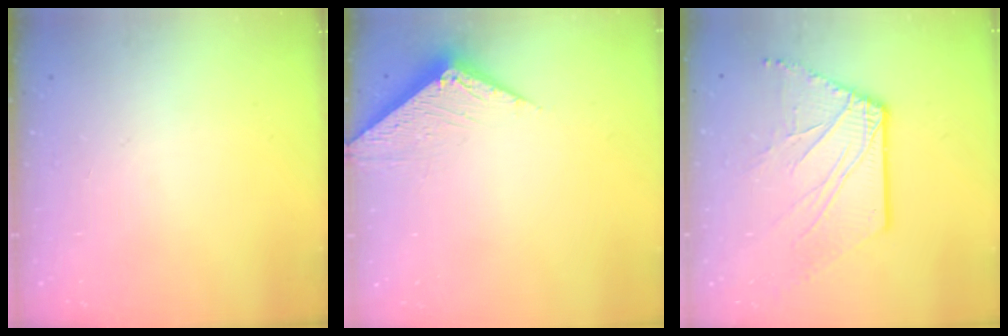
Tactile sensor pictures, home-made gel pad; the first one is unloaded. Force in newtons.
{"total": 4.7, "press": 4.7, "slide": 0.3}
{"total": 10.5, "press": 10.4, "slide": 1.5}